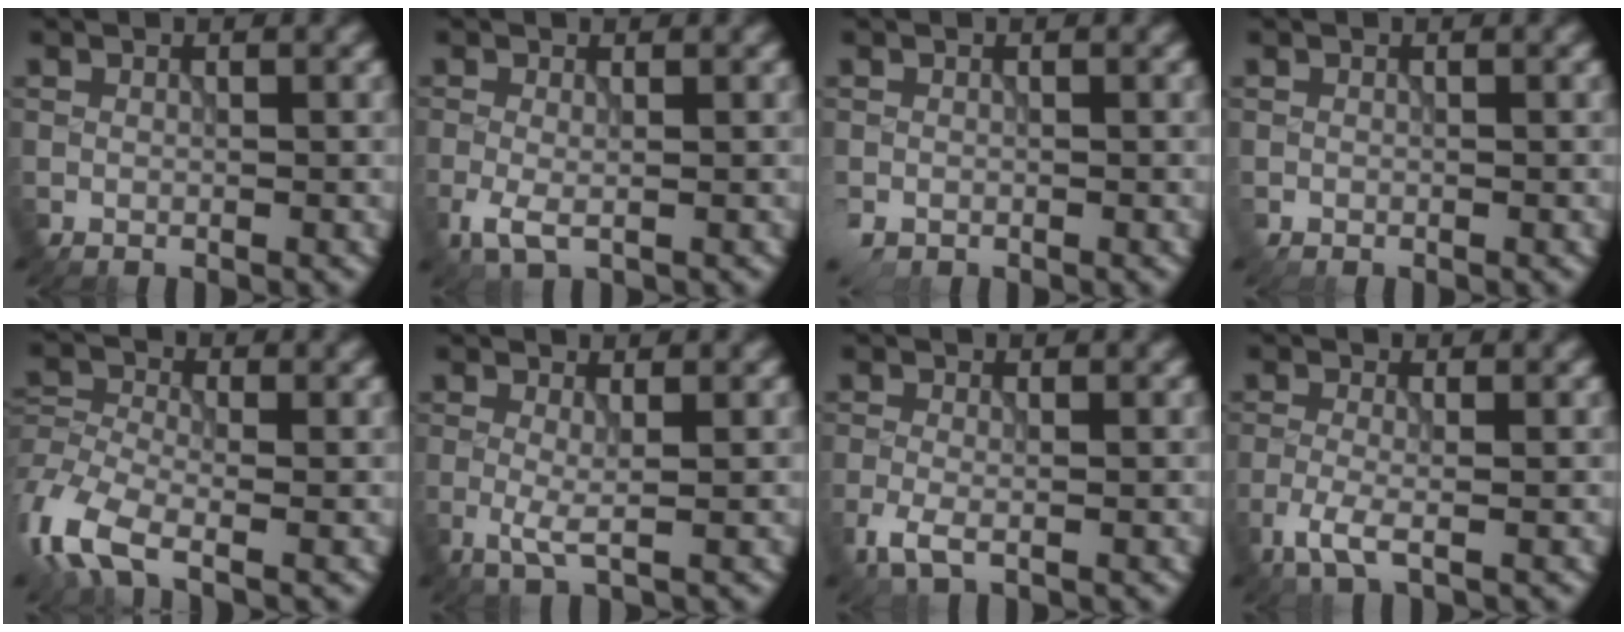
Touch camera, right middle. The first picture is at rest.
{"total": 2.3, "force": [-1.0, 0.9, 1.8], "torque": [-0.047, -0.008, -0.020]}
{"total": 1.7, "force": [-0.8, 1.1, 1.0], "torque": [-0.025, -0.011, -0.014]}
{"total": 0.5, "force": [-0.3, 0.4, 0.2], "torque": [-0.006, -0.002, -0.004]}
{"total": 7.0, "force": [-4.2, 3.1, 4.7], "torque": [-0.110, -0.013, -0.098]}
{"total": 1.9, "force": [-0.3, 0.1, 1.9], "torque": [-0.044, -0.007, -0.009]}
{"total": 2.4, "force": [-1.3, 0.9, 1.8], "torque": [-0.044, -0.007, -0.029]}
{"total": 2.8, "force": [-1.6, 0.8, 2.2], "torque": [-0.052, -0.003, -0.037]}